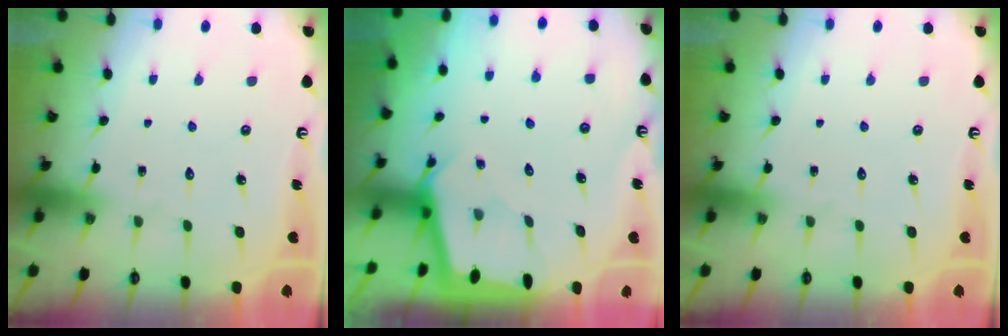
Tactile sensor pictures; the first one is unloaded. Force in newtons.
{"total": 2.2, "press": 2.2, "slide": 0.3}
{"total": 0.0}